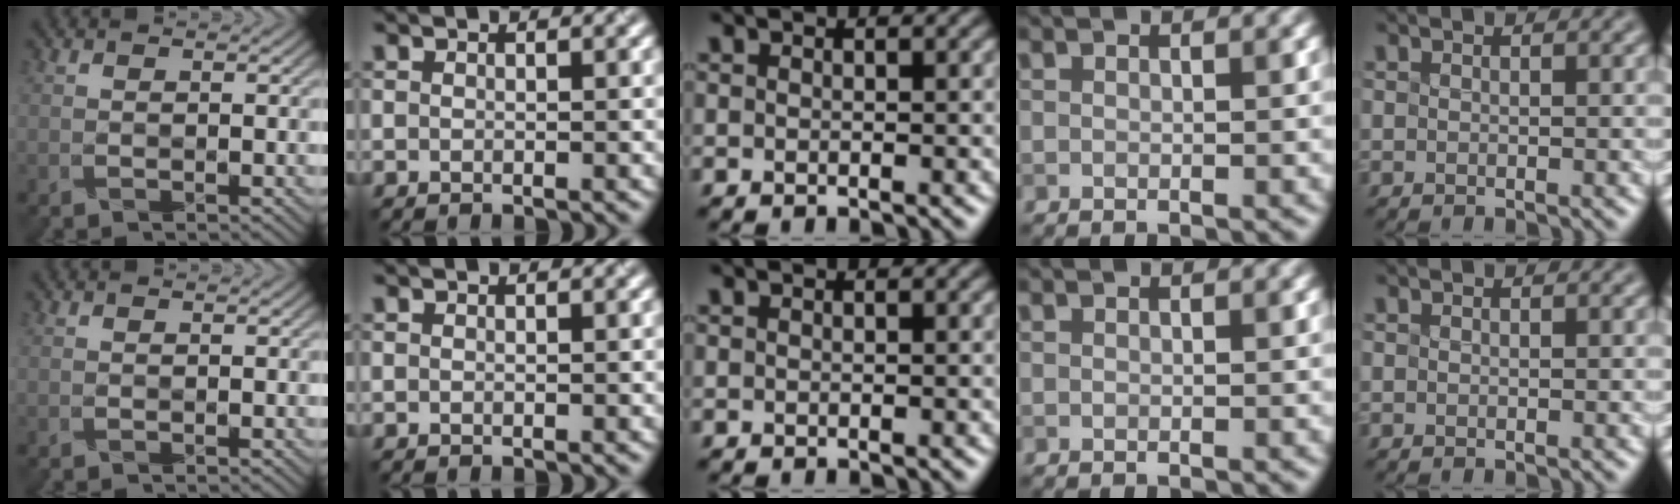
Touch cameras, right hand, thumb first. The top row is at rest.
{}